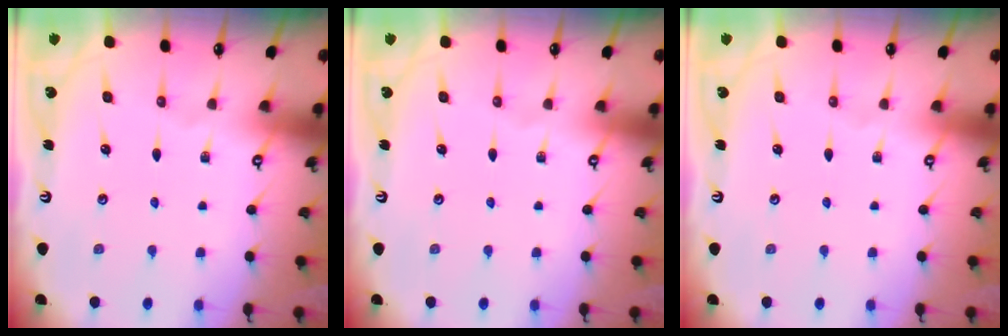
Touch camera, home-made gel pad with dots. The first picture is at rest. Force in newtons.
{"total": 0.0}
{"total": 0.0}